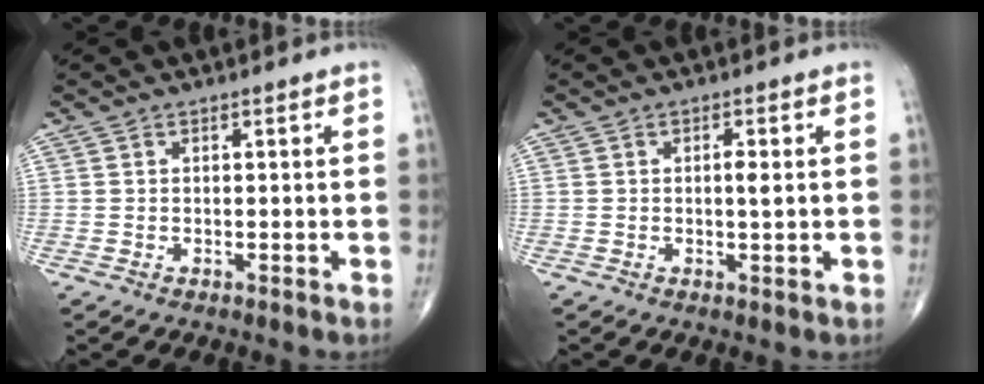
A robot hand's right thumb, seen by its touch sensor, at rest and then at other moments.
{"total": 2.2, "force": [0.1, 0.5, 2.2], "torque": [-0.035, -0.002, 0.001]}